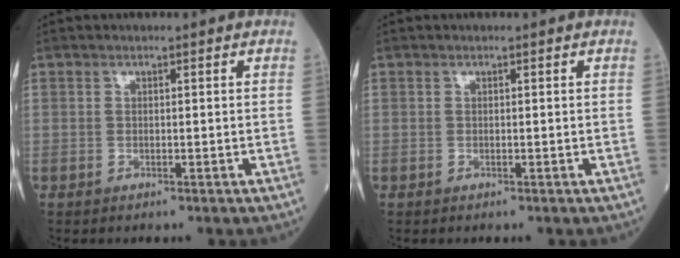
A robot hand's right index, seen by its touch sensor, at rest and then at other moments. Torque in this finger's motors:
{"motor_torque": [0.00, 0.00, 0.00, -0.01]}